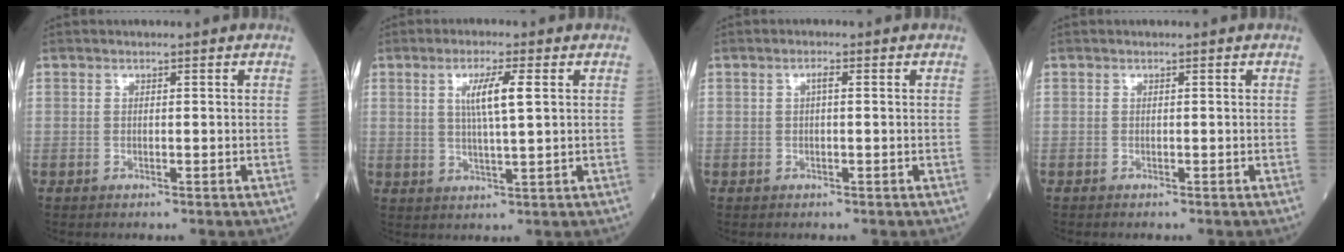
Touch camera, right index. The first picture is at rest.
{"total": 5.5, "force": [1.5, 0.1, 5.3], "torque": [-0.101, 0.000, 0.029]}
{"total": 1.1, "force": [0.2, 0.1, 1.1], "torque": [-0.019, 0.003, 0.002]}
{"total": 0.0}